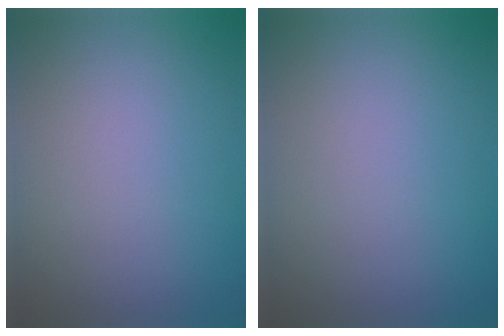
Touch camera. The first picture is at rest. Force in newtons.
{"total": 0.0}